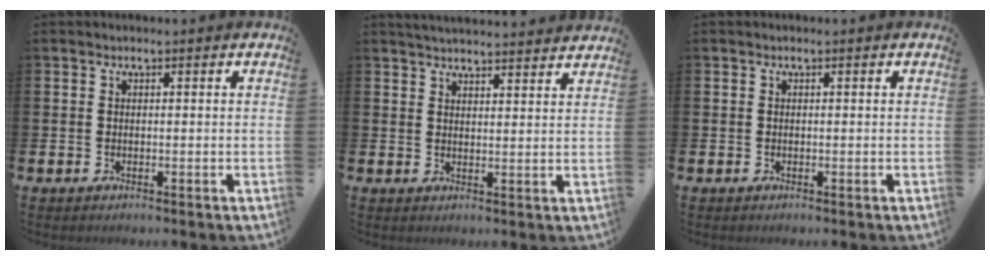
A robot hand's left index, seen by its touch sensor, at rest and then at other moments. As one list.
[{"total": 3.8, "force": [3.8, -0.1, 0.2], "torque": [-0.011, -0.023, 0.069]}, {"total": 0.0}]